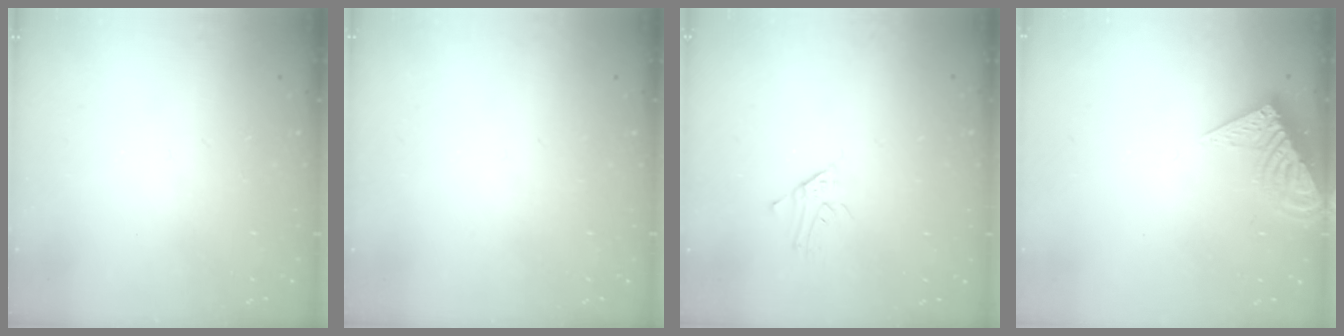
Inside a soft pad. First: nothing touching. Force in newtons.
{"total": 0.0}
{"total": 2.9, "press": 2.9, "slide": 0.2}
{"total": 10.8, "press": 10.7, "slide": 0.9}